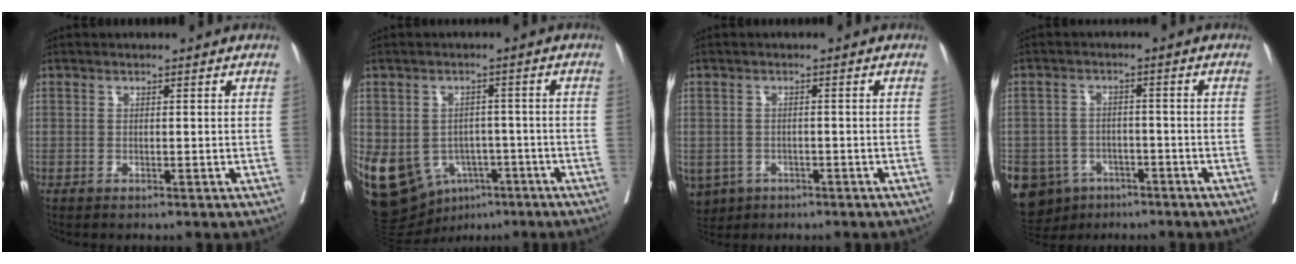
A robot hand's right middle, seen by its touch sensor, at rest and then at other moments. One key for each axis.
{"total": 14.7, "fx": -6.5, "fy": 10.9, "fz": 7.4, "tx": -0.161, "ty": 0.013, "tz": -0.088}
{"total": 7.1, "fx": -3.8, "fy": 5.7, "fz": 2.1, "tx": -0.057, "ty": 0.001, "tz": -0.054}
{"total": 14.0, "fx": -7.8, "fy": 10.8, "fz": 4.5, "tx": -0.127, "ty": 0.005, "tz": -0.106}